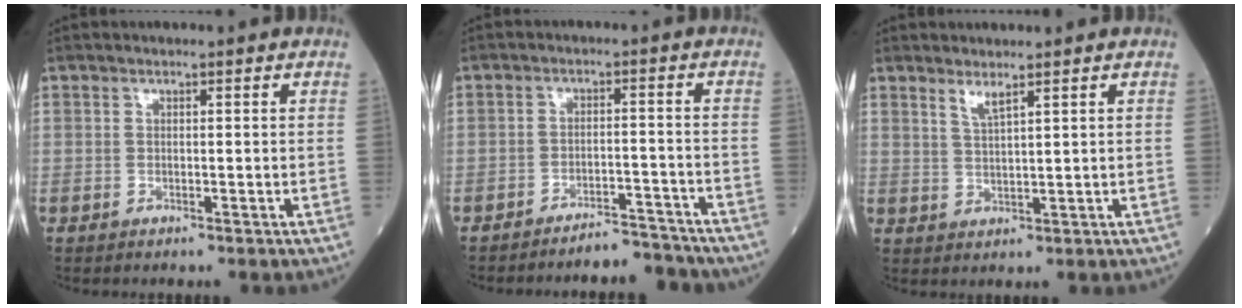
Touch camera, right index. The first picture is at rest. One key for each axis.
{"total": 5.9, "fx": -5.8, "fy": 0.9, "fz": 0.4, "tx": 0.005, "ty": 0.012, "tz": -0.091}
{"total": 2.4, "fx": 1.9, "fy": 0.0, "fz": 1.4, "tx": -0.033, "ty": -0.009, "tz": 0.045}